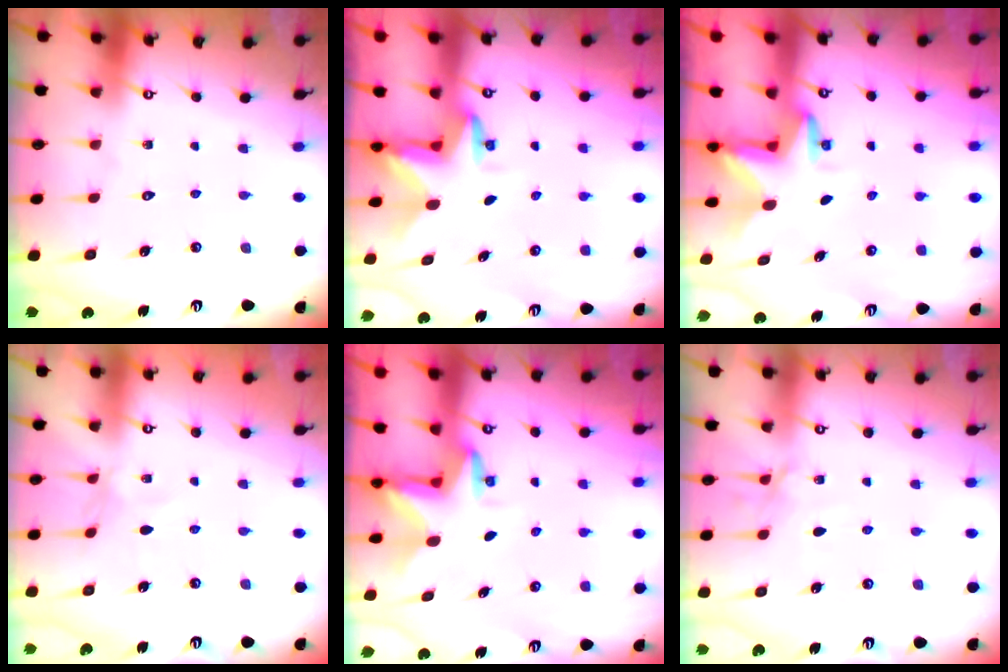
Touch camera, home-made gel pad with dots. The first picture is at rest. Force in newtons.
{"total": 2.9, "press": 2.9, "slide": 0.2}
{"total": 2.9, "press": 2.9, "slide": 0.2}
{"total": 3.4, "press": 3.3, "slide": 0.4}
{"total": 2.8, "press": 2.8, "slide": 0.2}
{"total": 6.3, "press": 6.3, "slide": 0.6}